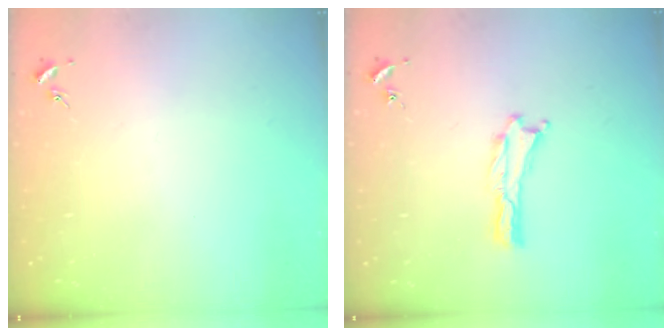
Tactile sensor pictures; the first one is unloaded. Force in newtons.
{"total": 0.0}